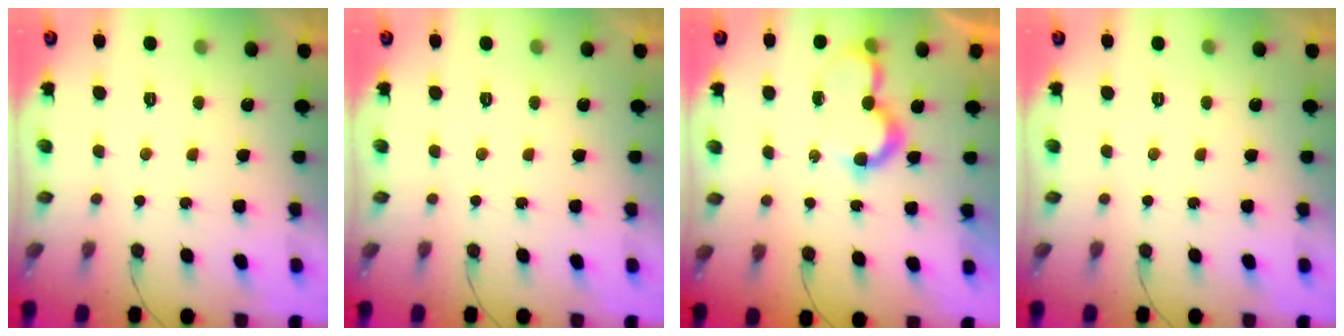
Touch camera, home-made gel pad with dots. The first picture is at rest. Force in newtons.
{"total": 0.0}
{"total": 7.8, "press": 7.8, "slide": 0.7}
{"total": 0.0}